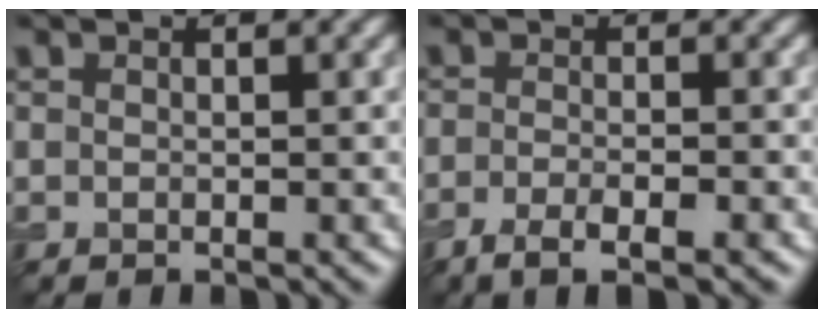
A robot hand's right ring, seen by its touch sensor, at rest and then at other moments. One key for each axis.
{"total": 3.8, "fx": -2.1, "fy": 0.9, "fz": 3.0, "tx": -0.054, "ty": -0.006, "tz": -0.041}